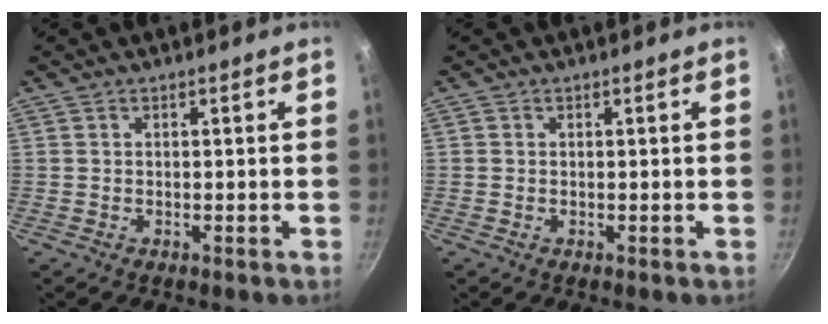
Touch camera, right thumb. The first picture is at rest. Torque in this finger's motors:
{"motor_torque": [0.62, 0.04, -0.09, 0.46, 0.08]}